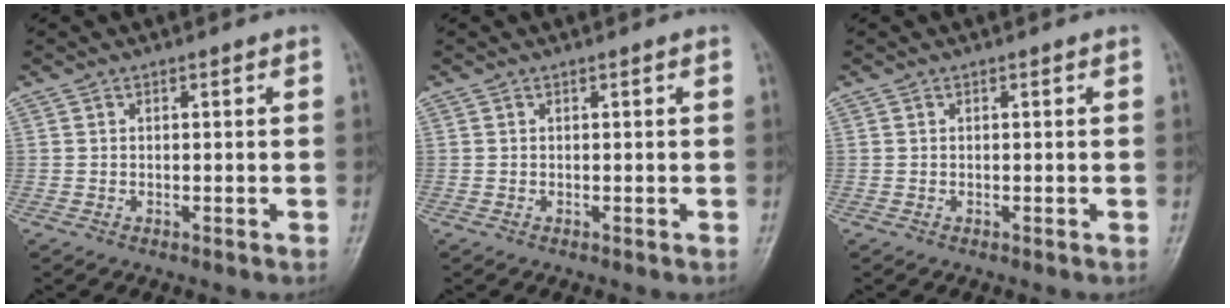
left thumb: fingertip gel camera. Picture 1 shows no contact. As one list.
[{"total": 0.0}, {"total": 0.0}]